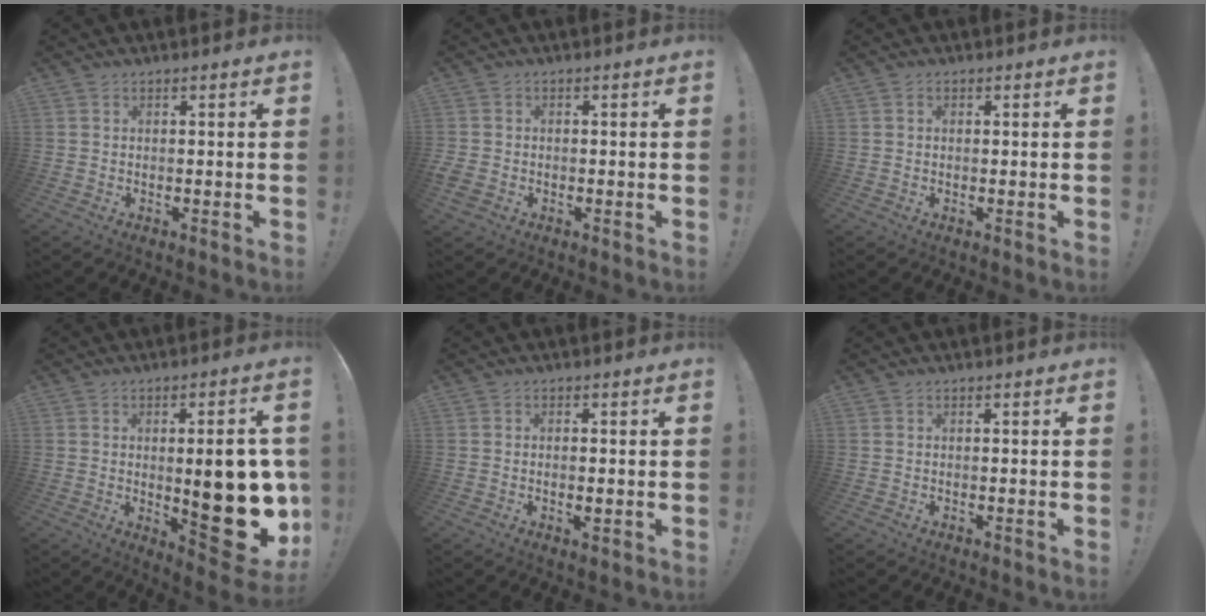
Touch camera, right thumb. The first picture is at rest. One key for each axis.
{"total": 2.9, "fx": -0.9, "fy": 2.3, "fz": 1.4, "tx": -0.044, "ty": 0.003, "tz": -0.016}
{"total": 0.7, "fx": -0.2, "fy": 0.6, "fz": 0.2, "tx": -0.008, "ty": 0.005, "tz": -0.004}
{"total": 21.0, "fx": -1.5, "fy": 7.5, "fz": 19.5, "tx": -0.229, "ty": -0.016, "tz": -0.008}
{"total": 1.8, "fx": -0.3, "fy": 0.4, "fz": 1.7, "tx": -0.020, "ty": -0.003, "tz": -0.006}
{"total": 0.0}